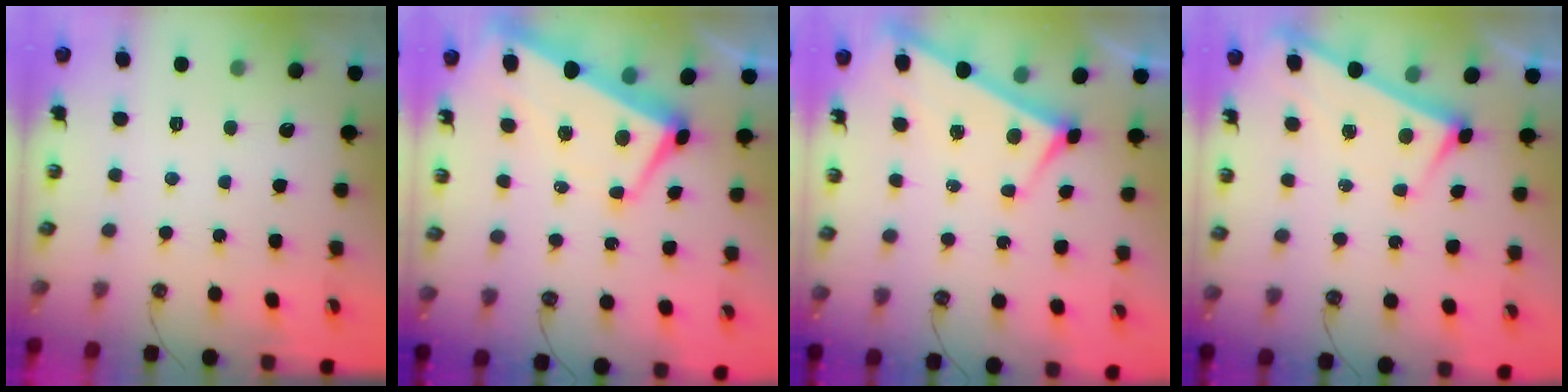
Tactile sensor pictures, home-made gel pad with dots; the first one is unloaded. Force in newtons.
{"total": 1.7, "press": 1.1, "slide": 1.3}
{"total": 3.7, "press": 3.7, "slide": 0.5}
{"total": 3.0, "press": 3.0, "slide": 0.1}